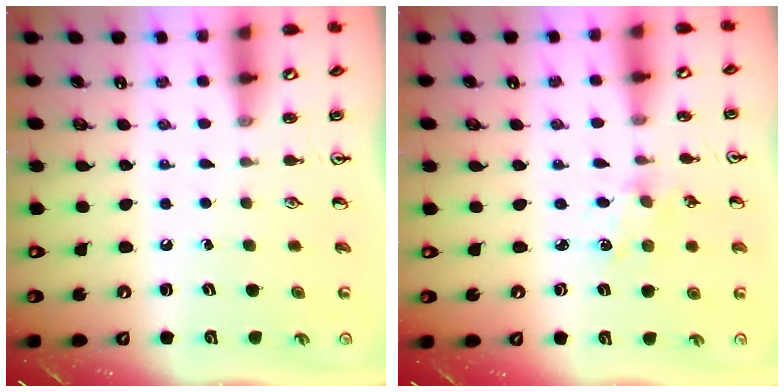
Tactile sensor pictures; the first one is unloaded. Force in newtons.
{"total": 2.4, "press": 2.4, "slide": 0.3}